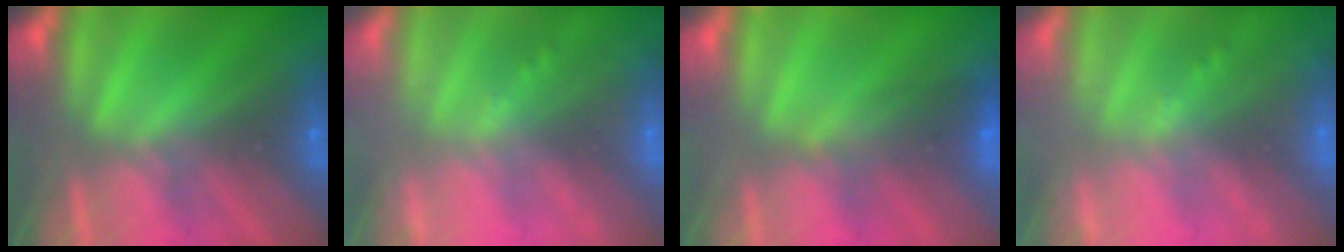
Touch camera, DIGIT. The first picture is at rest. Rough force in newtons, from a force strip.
{"total": 2.4}
{"total": 1.6}
{"total": 2.4}